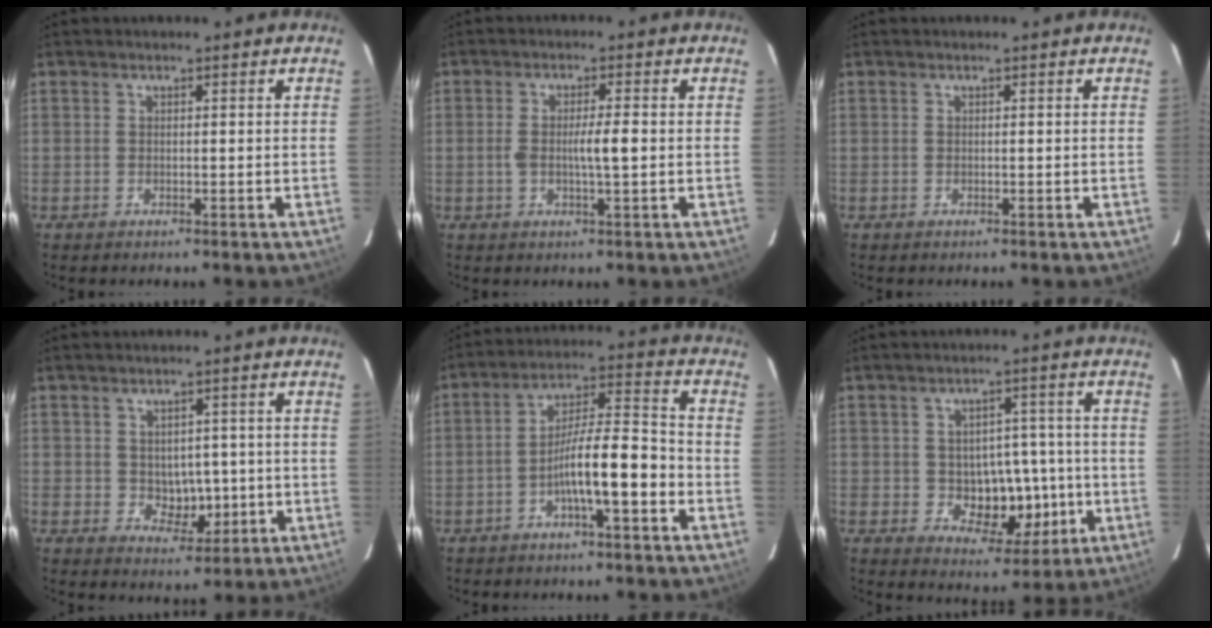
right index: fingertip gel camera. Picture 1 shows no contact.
{"total": 4.1, "force": [-0.3, 0.2, 4.1], "torque": [-0.073, -0.002, -0.006]}
{"total": 0.0}
{"total": 4.8, "force": [-0.3, 3.5, 3.3], "torque": [-0.038, 0.004, 0.008]}
{"total": 10.2, "force": [-3.9, 1.3, 9.3], "torque": [-0.162, 0.024, -0.063]}
{"total": 9.0, "force": [-1.5, 5.9, 6.6], "torque": [-0.082, 0.019, -0.007]}